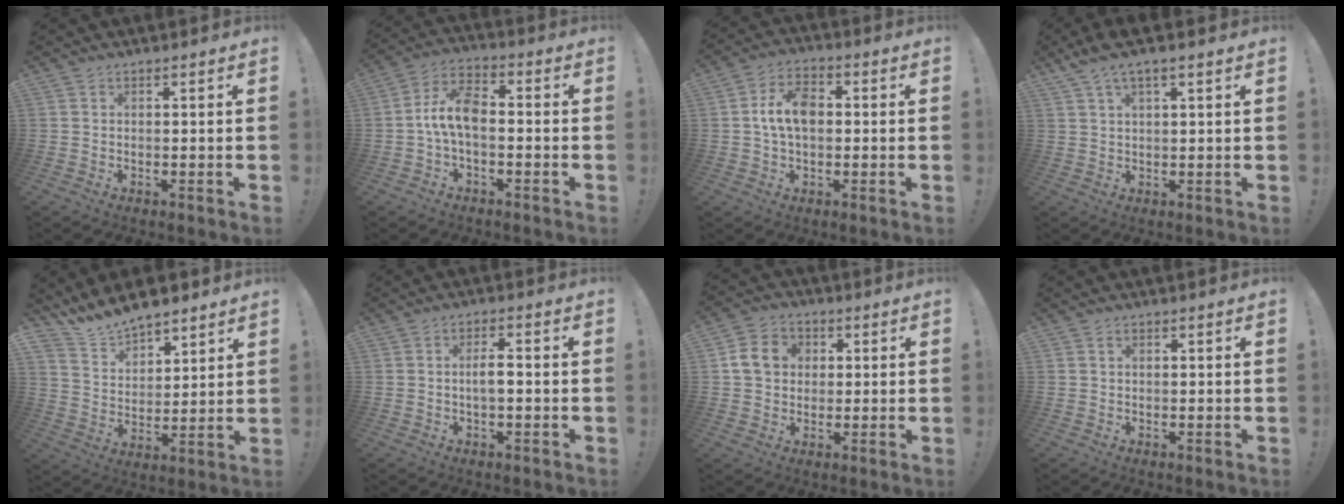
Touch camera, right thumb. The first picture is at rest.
{"total": 9.7, "force": [-1.3, 5.0, 8.2], "torque": [-0.172, 0.010, -0.020]}
{"total": 9.7, "force": [0.4, 6.0, 7.6], "torque": [-0.139, 0.015, 0.009]}
{"total": 5.0, "force": [3.1, 1.1, 3.7], "torque": [-0.072, -0.006, 0.057]}
{"total": 10.1, "force": [9.4, 3.1, 2.0], "torque": [-0.065, -0.071, 0.180]}
{"total": 4.1, "force": [-0.7, 1.2, 3.8], "torque": [-0.073, 0.003, -0.017]}
{"total": 9.2, "force": [1.8, 7.9, 4.3], "torque": [-0.070, 0.013, 0.040]}
{"total": 0.8, "force": [0.4, 0.6, 0.5], "torque": [-0.009, 0.001, 0.007]}